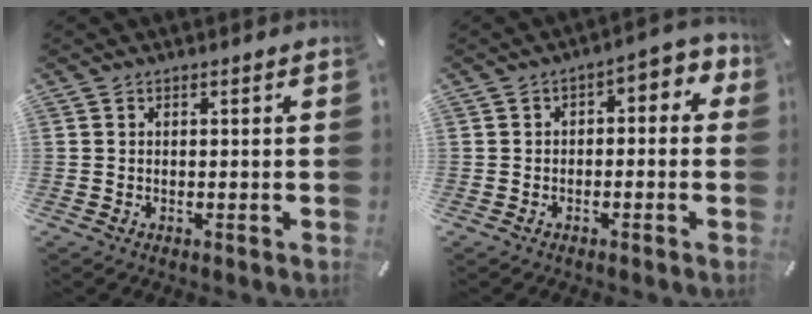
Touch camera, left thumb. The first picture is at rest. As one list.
[{"total": 4.1, "force": [-1.5, 2.4, 3.0], "torque": [-0.047, 0.017, -0.032]}]